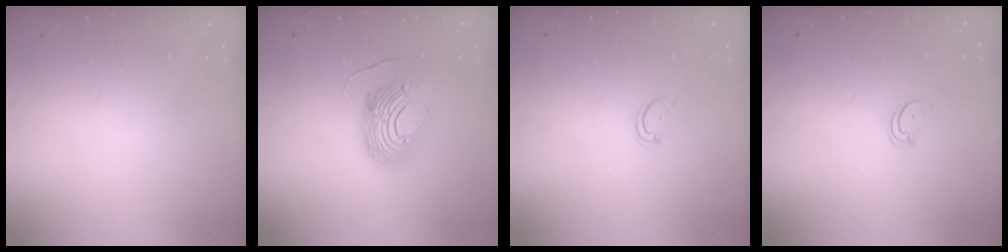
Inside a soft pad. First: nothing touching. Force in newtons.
{"total": 12.2, "press": 12.2, "slide": 1.2}
{"total": 2.8, "press": 2.7, "slide": 0.3}
{"total": 3.0, "press": 3.0, "slide": 0.3}